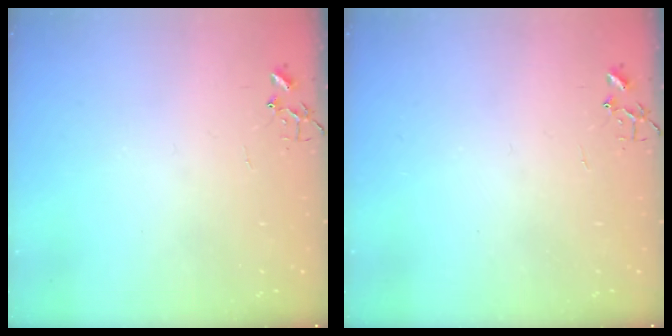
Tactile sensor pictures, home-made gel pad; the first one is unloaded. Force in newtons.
{"total": 0.0}